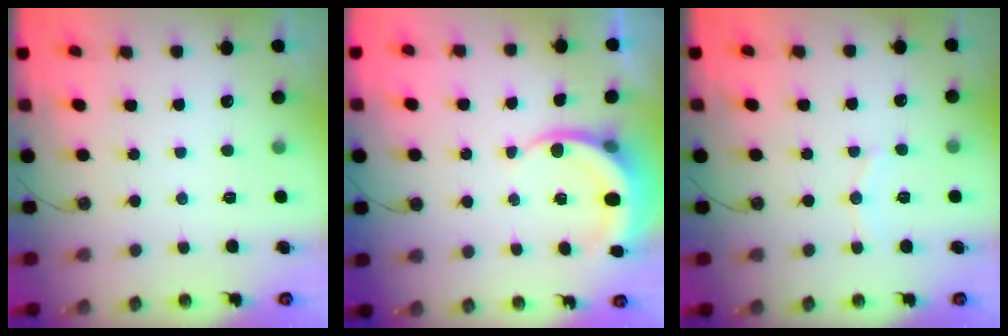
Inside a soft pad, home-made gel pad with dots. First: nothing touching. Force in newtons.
{"total": 6.7, "press": 6.7, "slide": 0.8}
{"total": 4.7, "press": 4.7, "slide": 0.5}